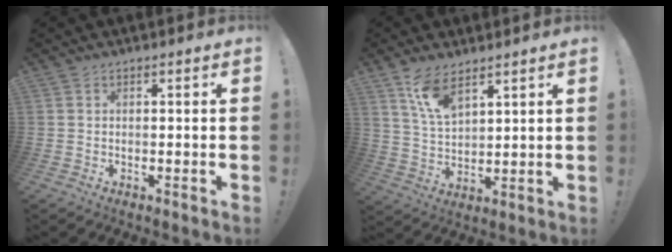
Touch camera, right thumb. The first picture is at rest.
{"total": 9.3, "force": [6.8, 3.7, 5.1], "torque": [-0.097, -0.034, 0.126]}